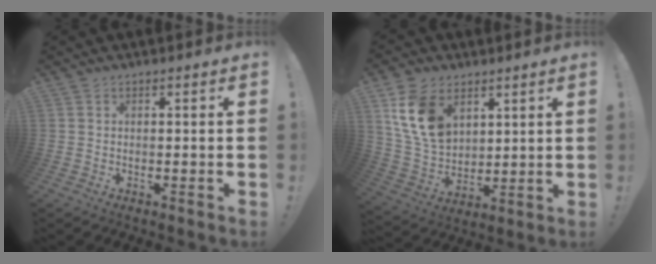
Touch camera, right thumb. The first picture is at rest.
{"total": 15.6, "force": [6.9, 10.8, 8.9], "torque": [-0.184, -0.025, 0.138]}